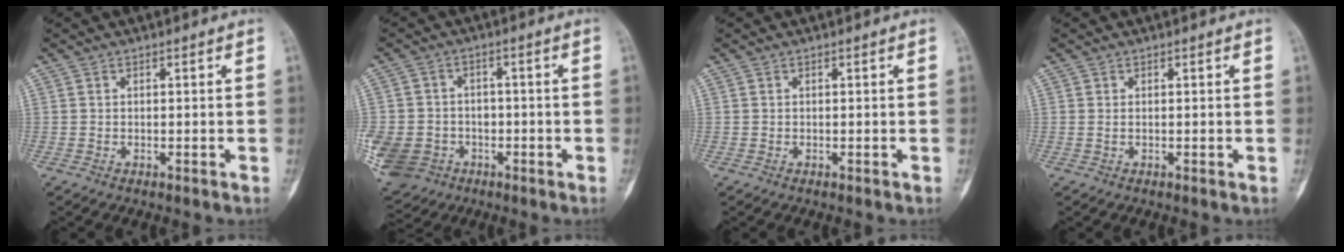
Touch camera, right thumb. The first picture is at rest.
{"total": 14.2, "force": [-4.6, 12.0, 6.0], "torque": [-0.146, 0.019, -0.066]}
{"total": 0.0}
{"total": 0.0}